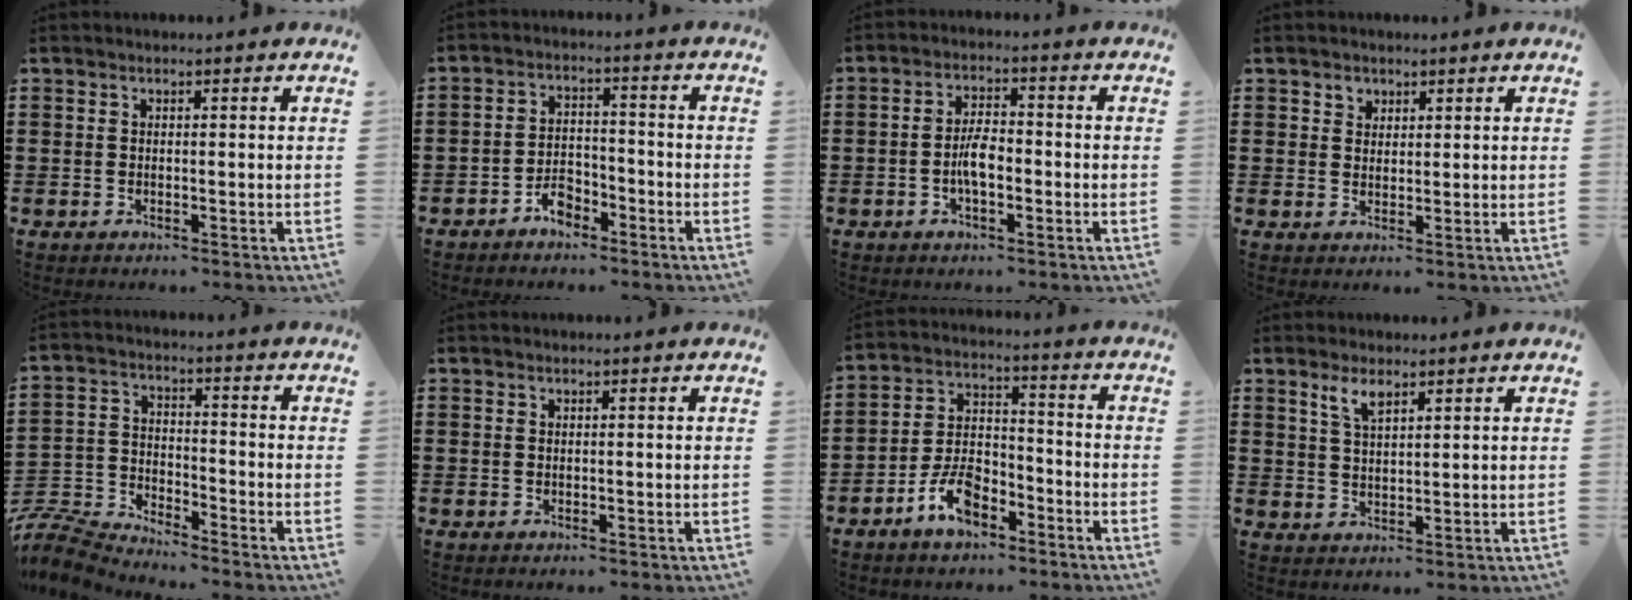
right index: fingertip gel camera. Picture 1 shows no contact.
{"total": 4.0, "force": [-3.1, 1.9, 1.7], "torque": [-0.037, 0.008, -0.063]}
{"total": 4.6, "force": [-1.2, 1.8, 4.0], "torque": [-0.085, 0.004, -0.025]}
{"total": 1.9, "force": [1.1, 1.5, 0.2], "torque": [-0.010, 0.008, 0.020]}
{"total": 6.7, "force": [-6.7, 0.6, 0.8], "torque": [-0.040, -0.001, -0.140]}
{"total": 0.0}
{"total": 7.3, "force": [-4.6, 3.7, 4.2], "torque": [-0.093, 0.017, -0.090]}
{"total": 3.4, "force": [2.2, 1.1, 2.3], "torque": [-0.051, 0.006, 0.039]}